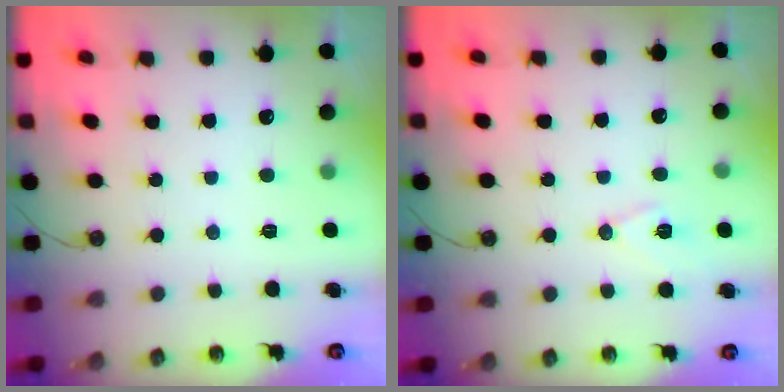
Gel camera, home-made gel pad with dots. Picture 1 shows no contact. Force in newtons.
{"total": 8.6, "press": 7.7, "slide": 3.8}